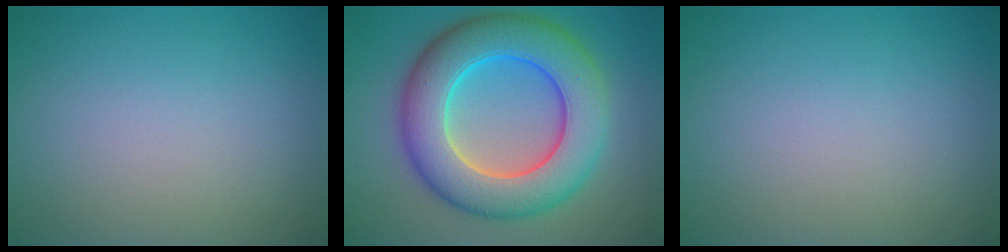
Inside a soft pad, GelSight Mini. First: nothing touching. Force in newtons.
{"total": 10.8, "press": 10.8, "slide": 0.3}
{"total": 0.0}